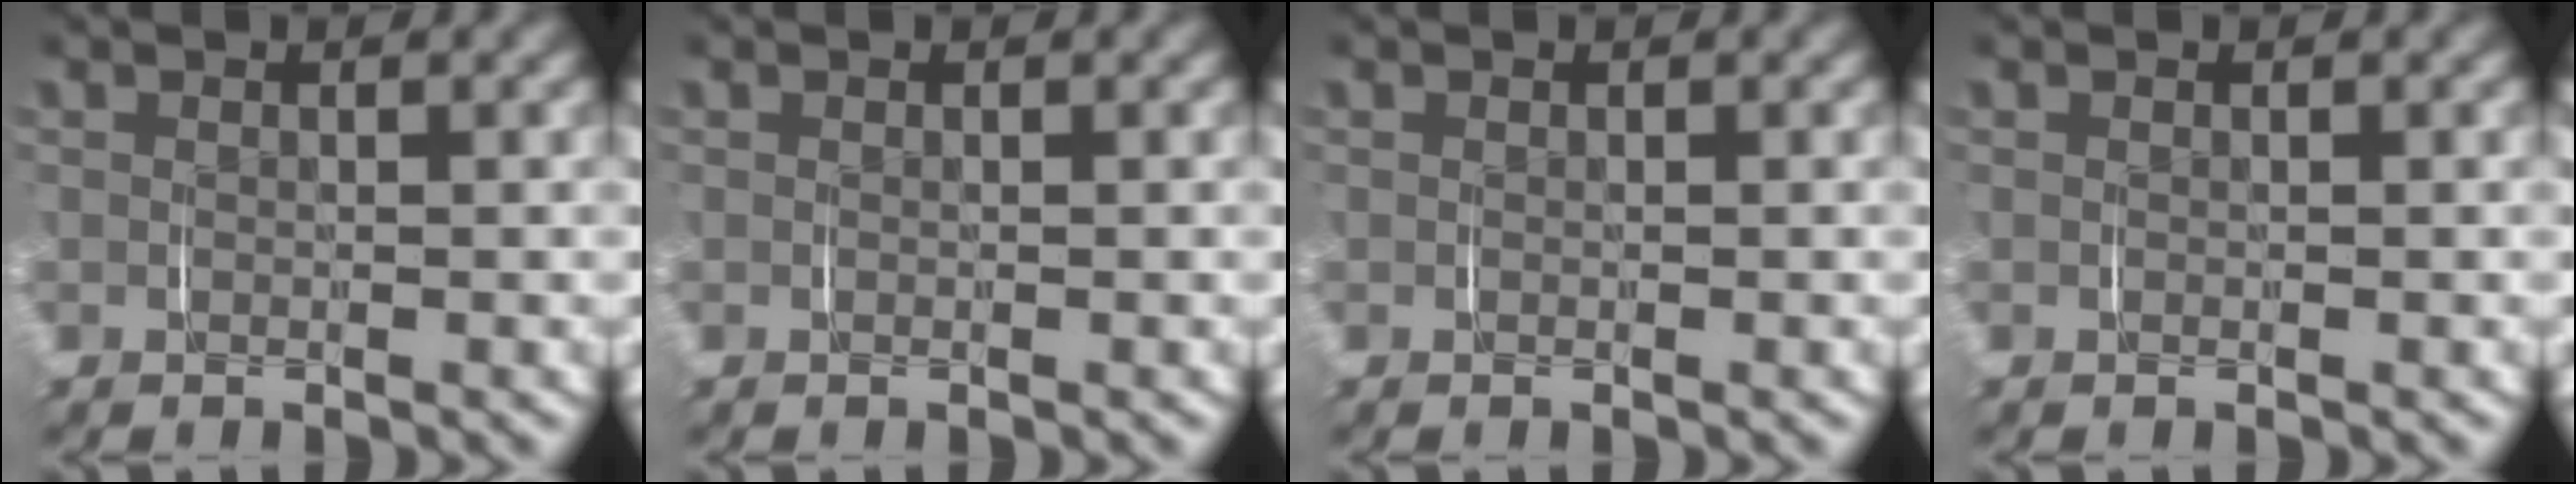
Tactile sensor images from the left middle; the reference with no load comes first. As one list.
[{"total": 0.0}, {"total": 0.0}, {"total": 0.0}]